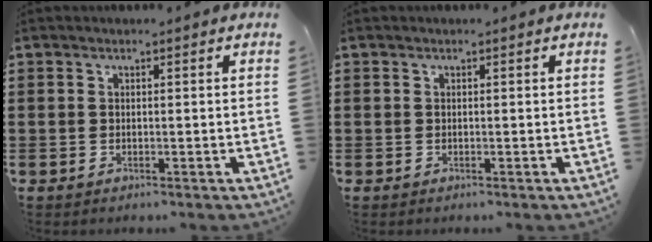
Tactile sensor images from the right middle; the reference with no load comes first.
{"total": 0.0}